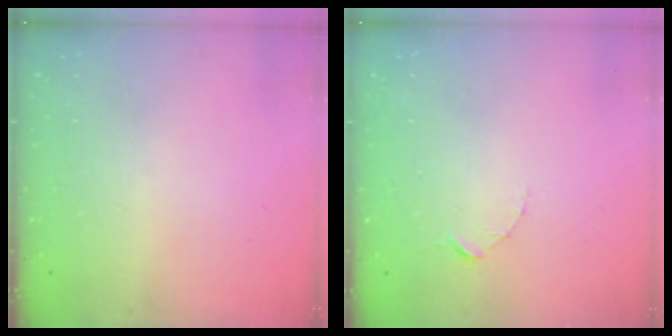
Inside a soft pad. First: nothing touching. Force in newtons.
{"total": 1.5, "press": 1.5, "slide": 0.2}